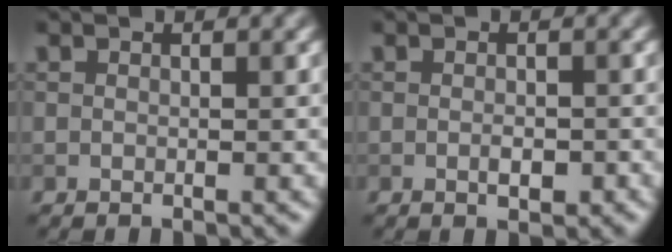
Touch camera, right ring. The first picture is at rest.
{"total": 1.6, "force": [-0.5, 0.7, 1.4], "torque": [-0.024, -0.001, -0.008]}